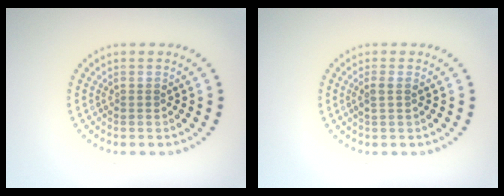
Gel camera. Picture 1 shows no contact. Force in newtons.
{"total": 1.3, "press": 1.1, "slide": 0.6}